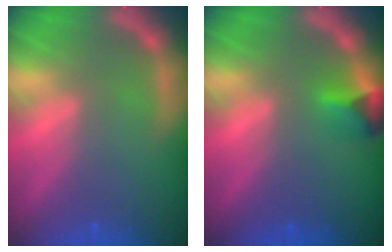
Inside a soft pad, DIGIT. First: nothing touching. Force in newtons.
{"total": 2.4}